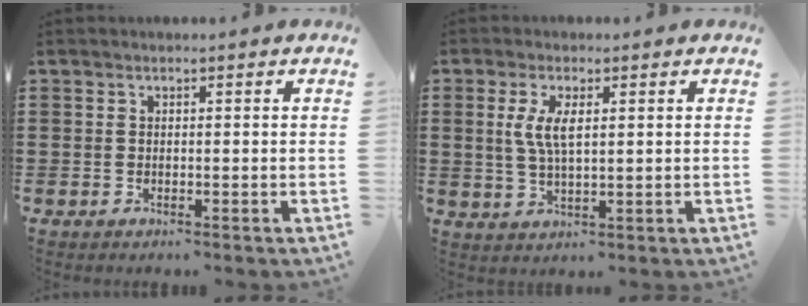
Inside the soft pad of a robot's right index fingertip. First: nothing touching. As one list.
[{"total": 4.8, "force": [1.2, 1.7, 4.3], "torque": [-0.089, 0.006, 0.019]}]